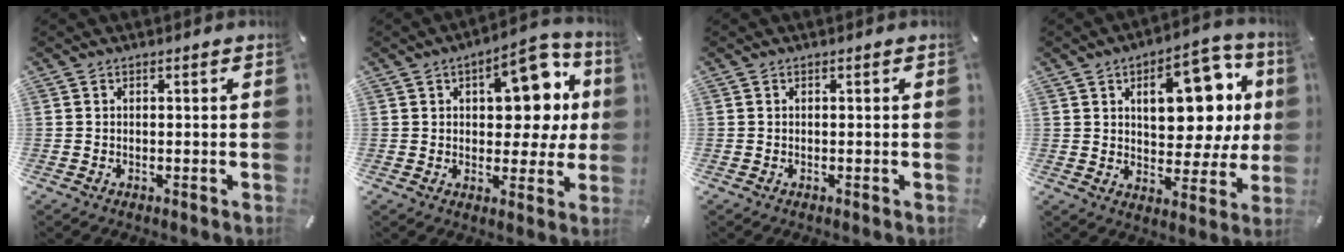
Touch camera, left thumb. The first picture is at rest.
{"total": 14.8, "force": [4.7, 8.6, 11.0], "torque": [-0.119, -0.029, 0.076]}
{"total": 0.0}
{"total": 18.9, "force": [6.2, 10.8, 14.2], "torque": [-0.185, -0.025, 0.100]}